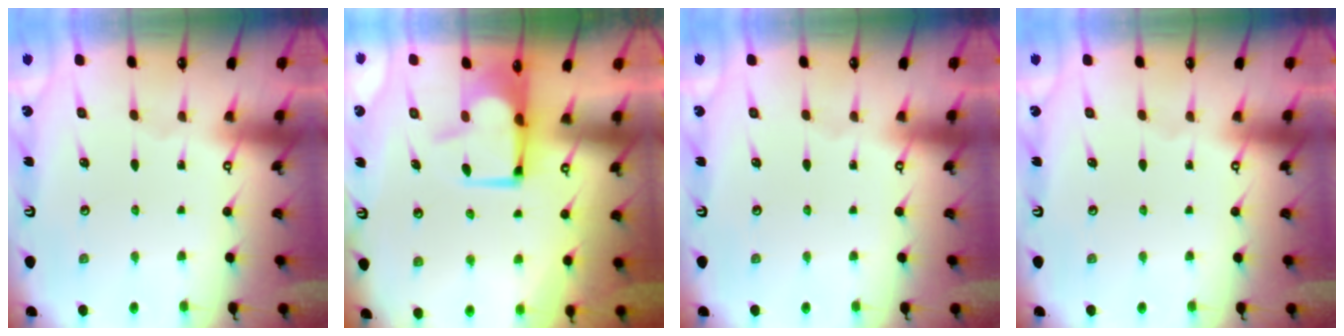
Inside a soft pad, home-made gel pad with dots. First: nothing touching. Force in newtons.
{"total": 5.9, "press": 5.8, "slide": 1.1}
{"total": 0.0}
{"total": 0.0}